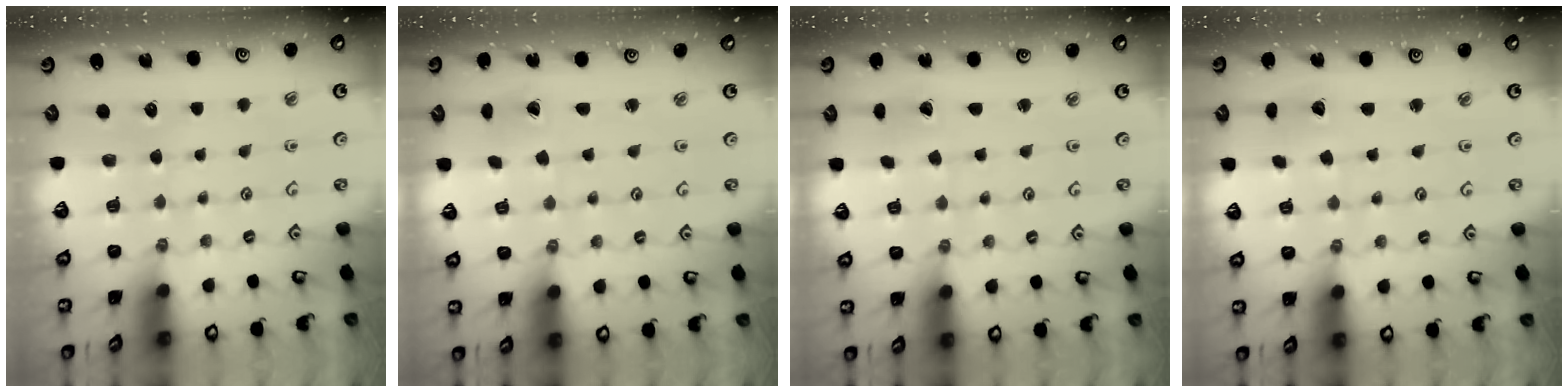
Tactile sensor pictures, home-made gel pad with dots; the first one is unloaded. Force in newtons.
{"total": 1.3, "press": 1.2, "slide": 0.4}
{"total": 0.9, "press": 0.9, "slide": 0.1}
{"total": 3.0, "press": 3.0, "slide": 0.2}